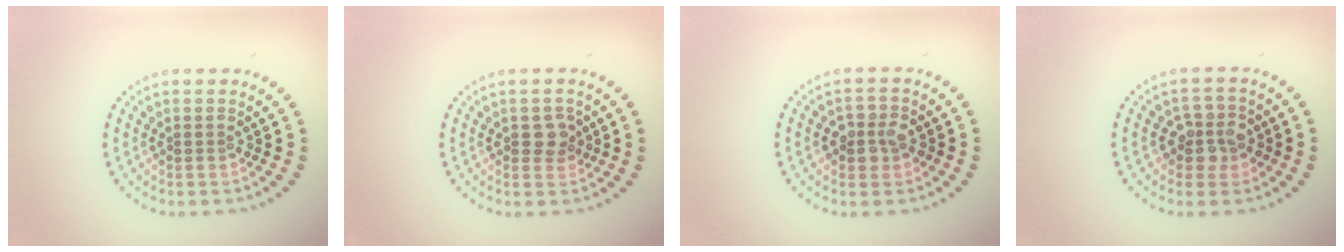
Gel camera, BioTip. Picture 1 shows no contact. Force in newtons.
{"total": 1.9, "press": 1.8, "slide": 0.6}
{"total": 2.5, "press": 2.5, "slide": 0.6}
{"total": 3.0, "press": 2.7, "slide": 1.2}